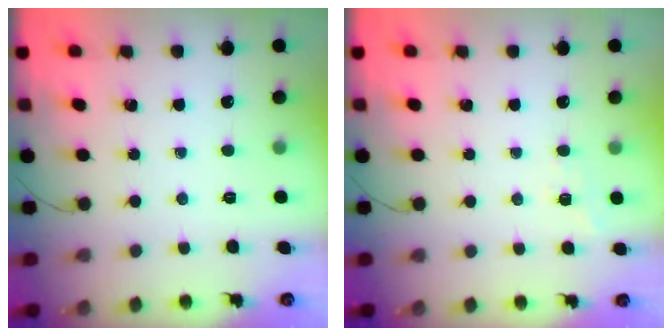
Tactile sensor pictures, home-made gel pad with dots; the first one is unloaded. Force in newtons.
{"total": 2.7, "press": 2.2, "slide": 1.6}